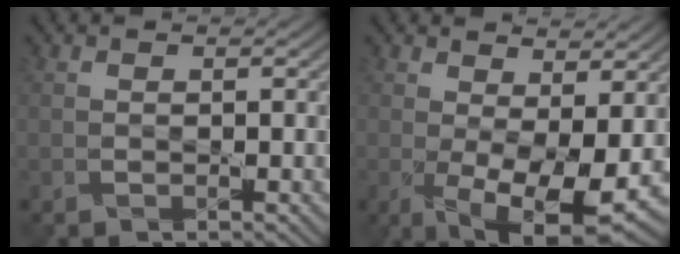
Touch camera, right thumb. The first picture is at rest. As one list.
[{"total": 8.5, "force": [-0.9, 3.5, 7.7], "torque": [-0.144, -0.023, -0.003]}]